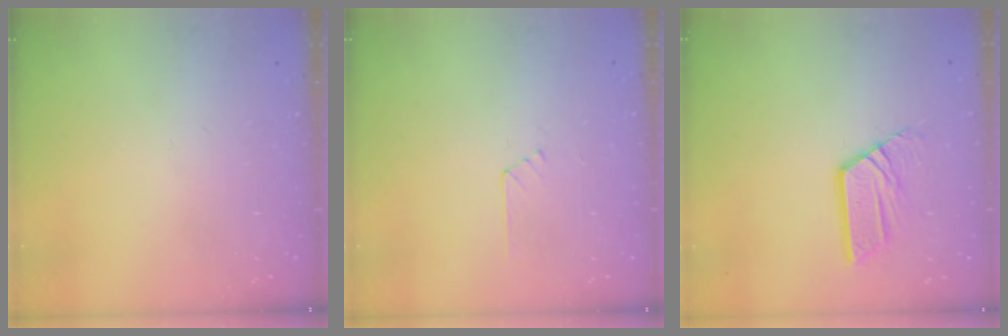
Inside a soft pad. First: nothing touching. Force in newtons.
{"total": 3.6, "press": 3.6, "slide": 0.4}
{"total": 9.5, "press": 9.5, "slide": 0.8}